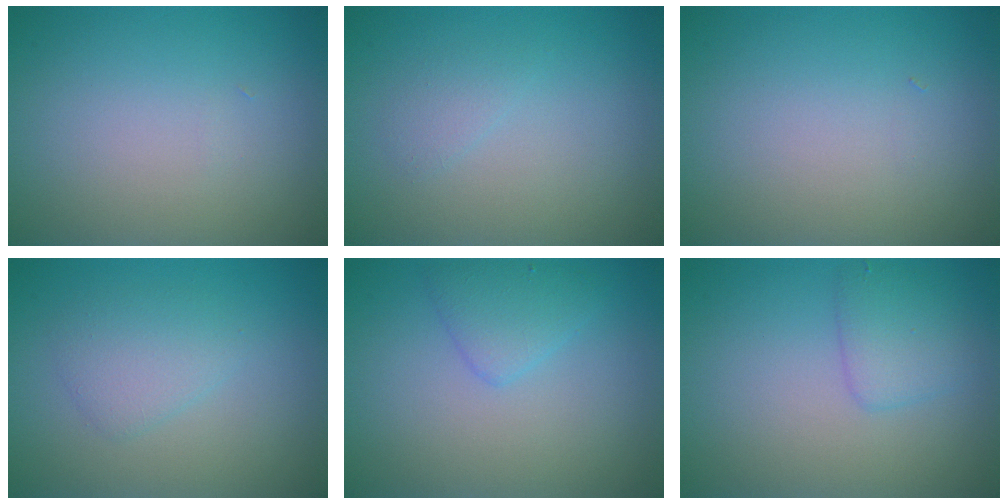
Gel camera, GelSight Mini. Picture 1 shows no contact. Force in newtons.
{"total": 0.9, "press": 0.9, "slide": 0.1}
{"total": 0.0}
{"total": 2.2, "press": 2.2, "slide": 0.0}
{"total": 2.0, "press": 2.0, "slide": 0.1}
{"total": 2.2, "press": 2.2, "slide": 0.1}